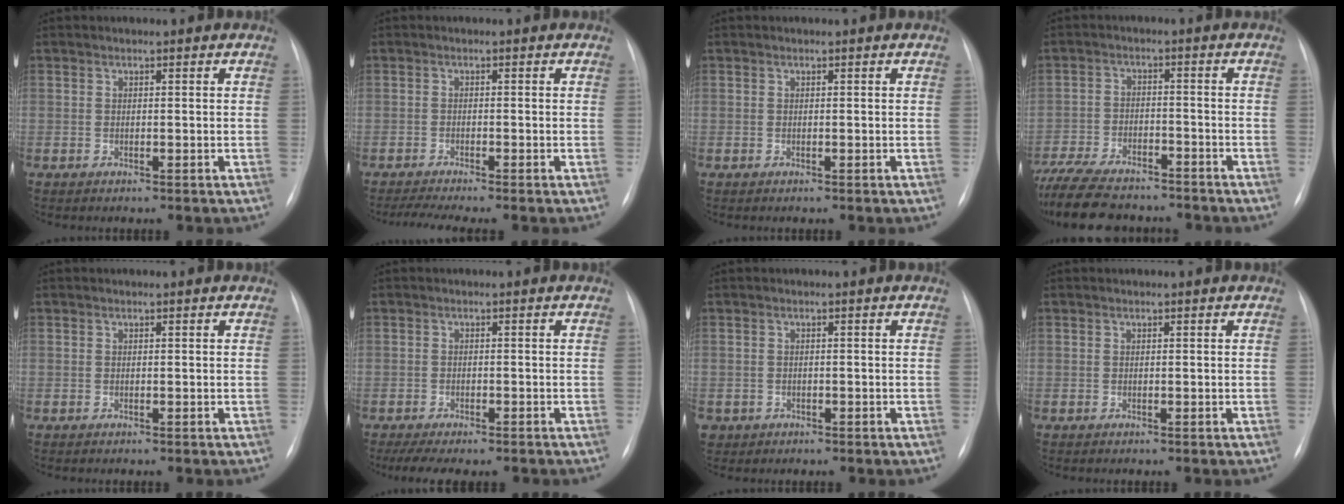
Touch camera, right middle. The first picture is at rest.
{"total": 4.4, "force": [-3.6, -0.4, 2.5], "torque": [-0.042, -0.007, -0.060]}
{"total": 0.0}
{"total": 18.0, "force": [-14.9, 6.1, 8.1], "torque": [-0.211, -0.022, -0.227]}
{"total": 0.0}
{"total": 7.2, "force": [-5.6, 2.6, 3.7], "torque": [-0.052, -0.006, -0.080]}
{"total": 2.2, "force": [-0.9, 2.0, 0.3], "torque": [-0.004, 0.004, -0.009]}
{"total": 0.0}